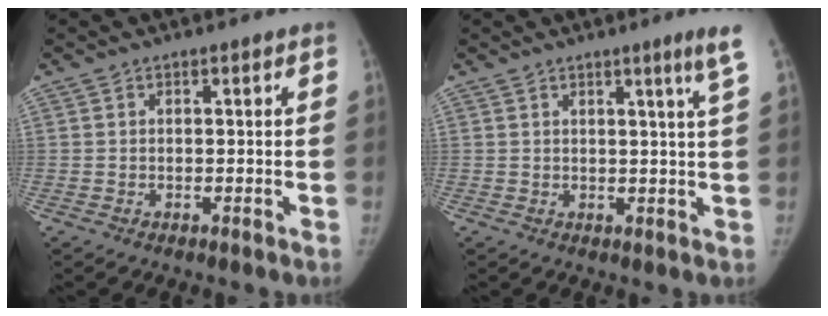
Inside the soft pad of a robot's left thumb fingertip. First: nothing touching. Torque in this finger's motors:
{"motor_torque": [0.25, -0.29, 0.43, -0.40, 0.01]}